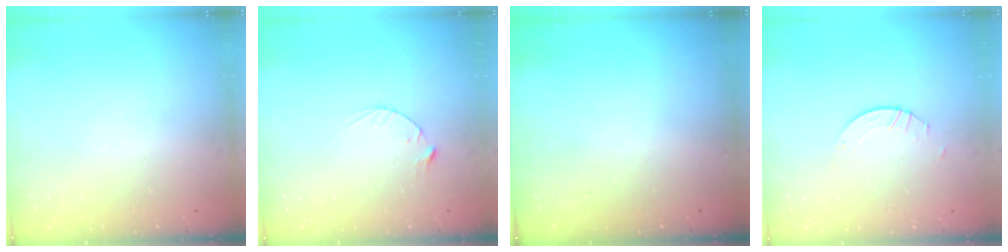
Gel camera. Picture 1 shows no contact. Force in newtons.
{"total": 2.8, "press": 2.8, "slide": 0.4}
{"total": 0.0}
{"total": 2.1, "press": 2.1, "slide": 0.1}